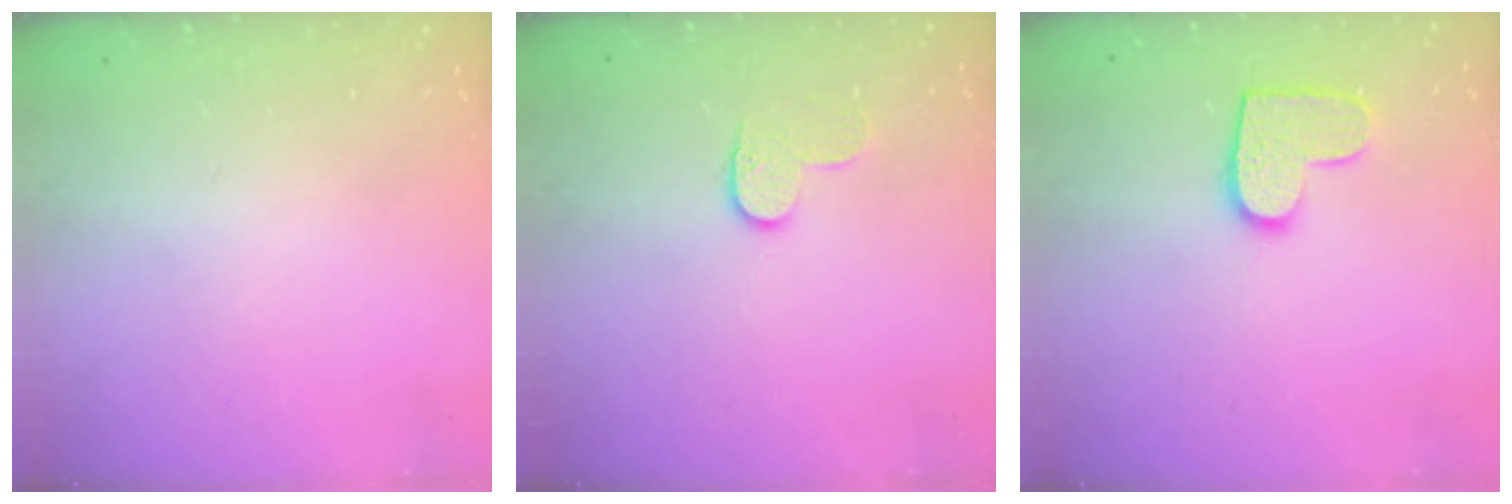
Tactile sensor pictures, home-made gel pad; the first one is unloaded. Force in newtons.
{"total": 6.0, "press": 6.0, "slide": 0.5}
{"total": 10.5, "press": 10.5, "slide": 0.6}